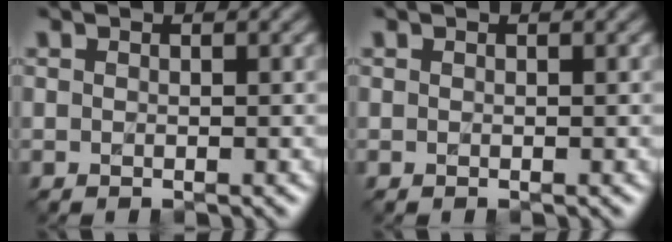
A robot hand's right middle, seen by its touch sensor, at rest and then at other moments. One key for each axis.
{"total": 0.0}